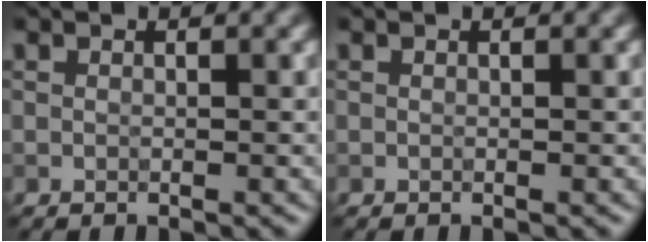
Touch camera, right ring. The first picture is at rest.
{"total": 0.0}